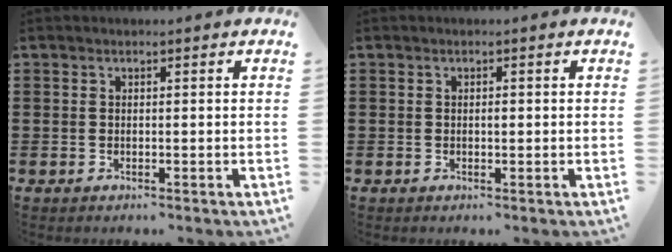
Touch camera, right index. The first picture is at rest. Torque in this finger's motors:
{"motor_torque": [0.40, -0.19, 0.00, 0.02]}